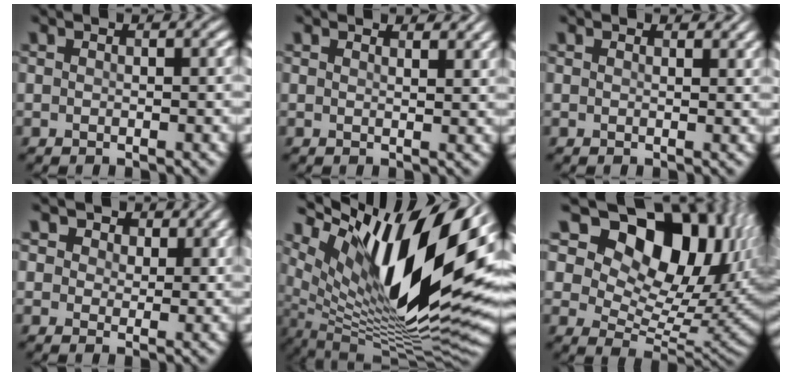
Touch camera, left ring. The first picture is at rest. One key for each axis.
{"total": 1.5, "fx": 1.5, "fy": -0.1, "fz": -0.1, "tx": 0.005, "ty": 0.002, "tz": 0.010}
{"total": 0.9, "fx": 0.7, "fy": -0.4, "fz": -0.4, "tx": 0.007, "ty": 0.001, "tz": 0.006}
{"total": 2.5, "fx": 2.0, "fy": 1.5, "fz": 0.2, "tx": -0.011, "ty": -0.004, "tz": 0.024}
{"total": 17.0, "fx": 6.8, "fy": 5.5, "fz": 14.6, "tx": -0.266, "ty": 0.001, "tz": 0.119}
{"total": 15.2, "fx": 8.3, "fy": 8.7, "fz": 9.3, "tx": -0.150, "ty": 0.011, "tz": 0.133}